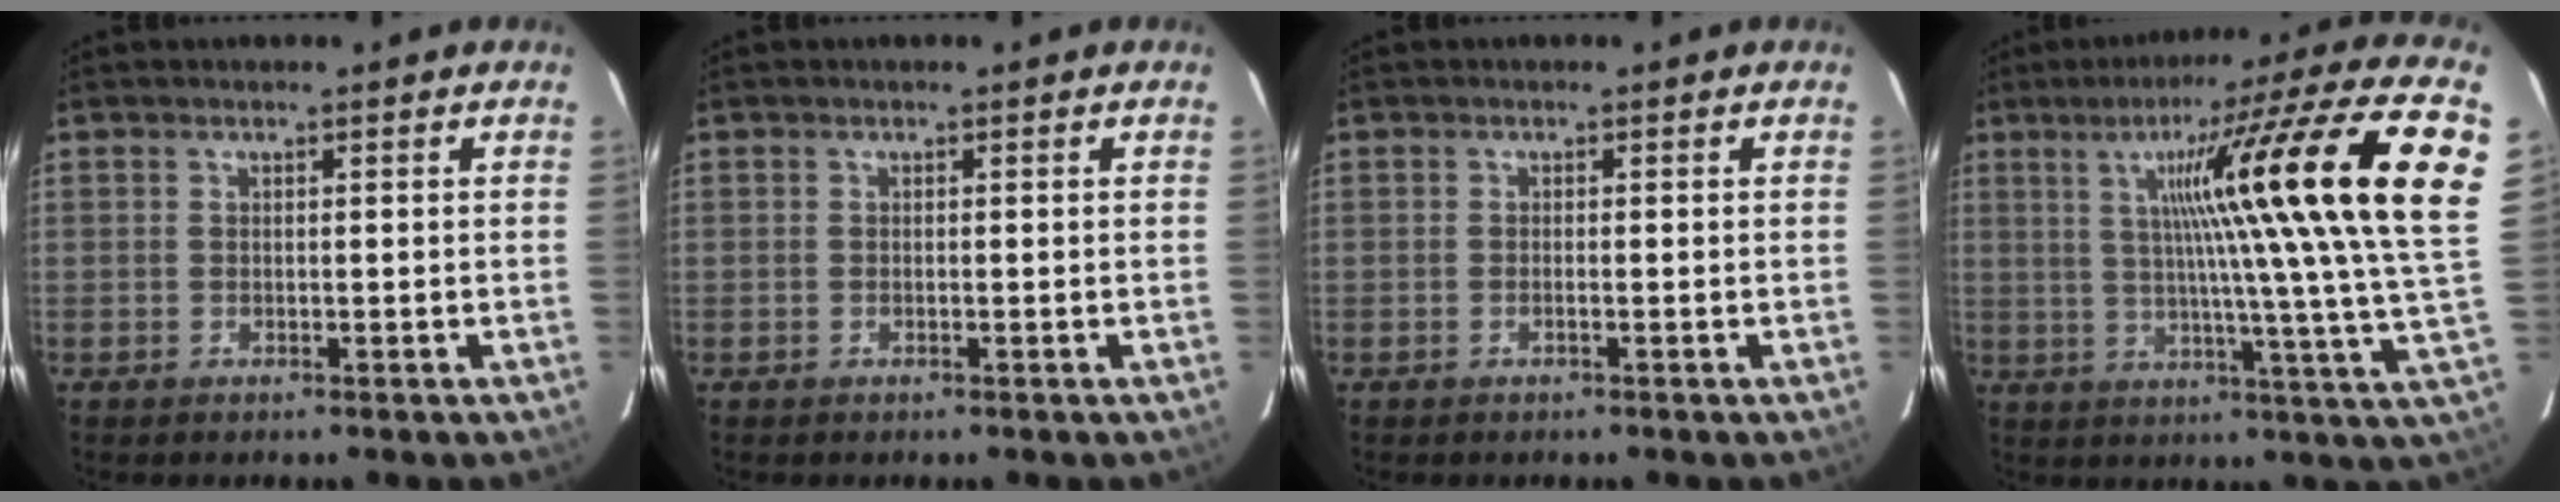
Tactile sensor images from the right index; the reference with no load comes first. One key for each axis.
{"total": 0.0}
{"total": 0.5, "fx": -0.2, "fy": 0.0, "fz": 0.5, "tx": -0.011, "ty": 0.000, "tz": -0.003}
{"total": 25.2, "fx": 7.6, "fy": -1.8, "fz": 23.9, "tx": -0.279, "ty": 0.025, "tz": 0.105}